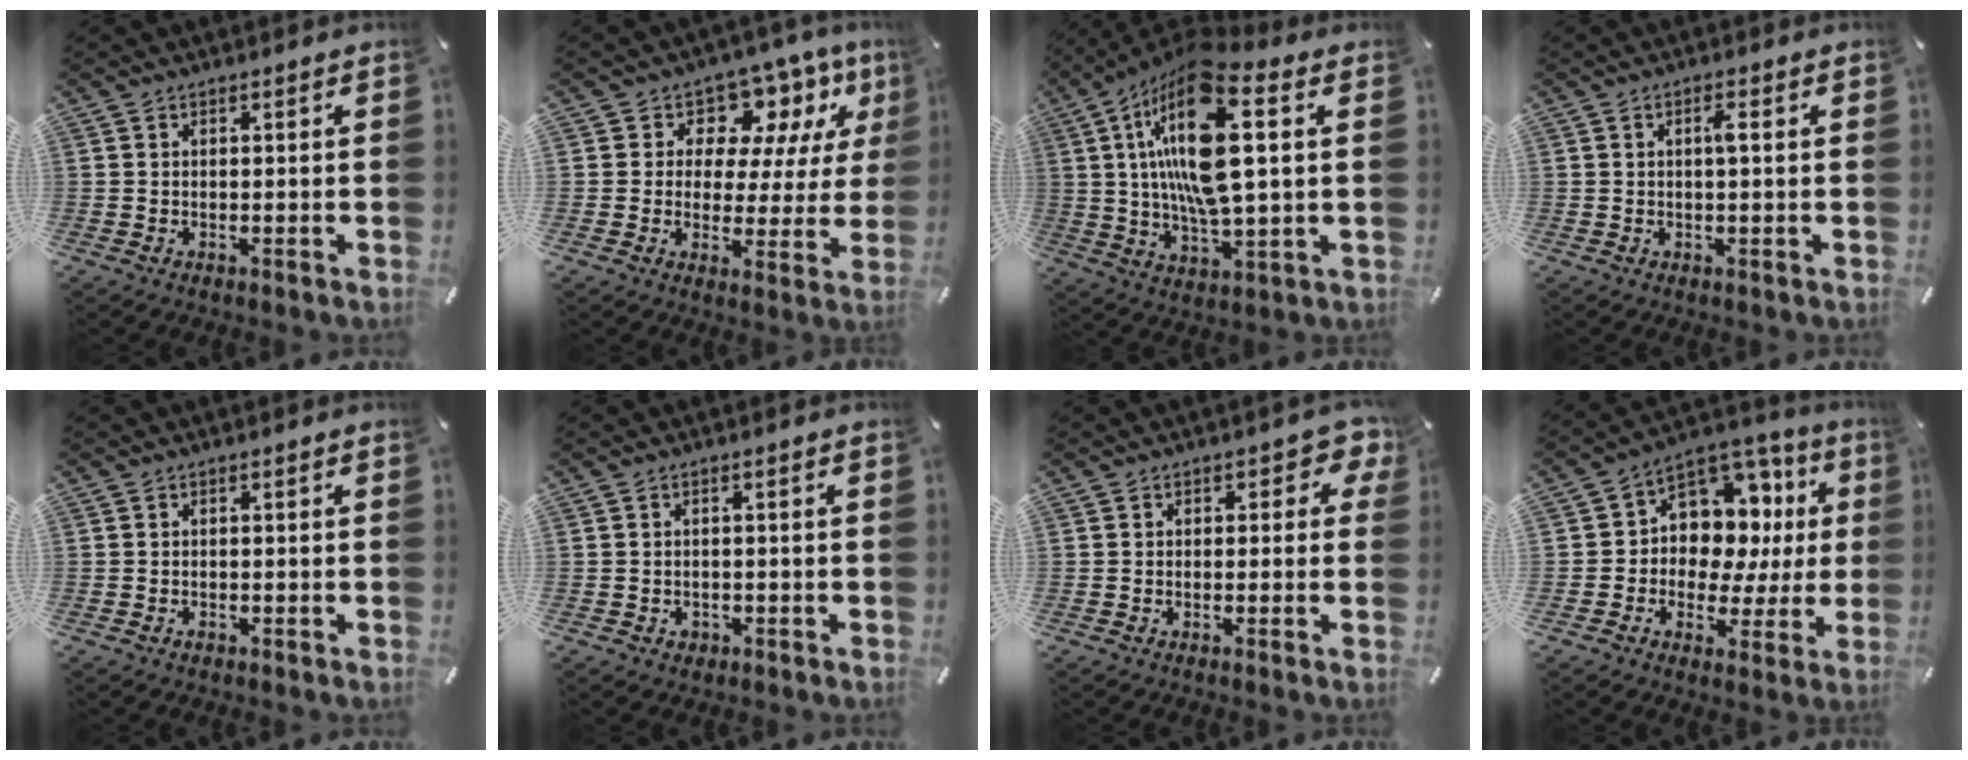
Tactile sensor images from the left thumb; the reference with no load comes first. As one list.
[{"total": 9.2, "force": [5.8, 6.6, 2.9], "torque": [-0.044, -0.057, 0.103]}, {"total": 22.1, "force": [5.5, 7.9, 19.9], "torque": [-0.400, -0.008, 0.079]}, {"total": 2.8, "force": [0.5, 0.8, 2.7], "torque": [-0.046, 0.002, 0.004]}, {"total": 0.7, "force": [-0.3, 0.5, 0.4], "torque": [-0.010, -0.001, -0.007]}, {"total": 1.7, "force": [-0.6, 1.4, 0.7], "torque": [-0.014, 0.004, -0.014]}, {"total": 3.7, "force": [0.6, 2.4, 2.8], "torque": [-0.033, 0.003, 0.005]}, {"total": 11.3, "force": [3.5, 9.5, 4.9], "torque": [-0.073, -0.046, 0.071]}]